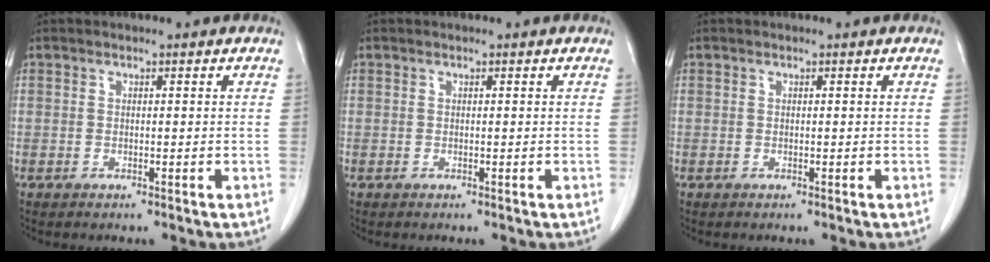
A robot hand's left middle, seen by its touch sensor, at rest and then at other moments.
{"total": 0.0}
{"total": 0.0}